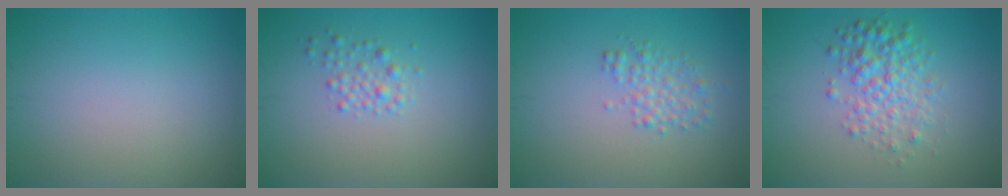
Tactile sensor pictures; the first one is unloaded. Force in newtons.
{"total": 1.6, "press": 1.6, "slide": 0.0}
{"total": 2.0, "press": 2.0, "slide": 0.0}
{"total": 3.7, "press": 3.7, "slide": 0.1}